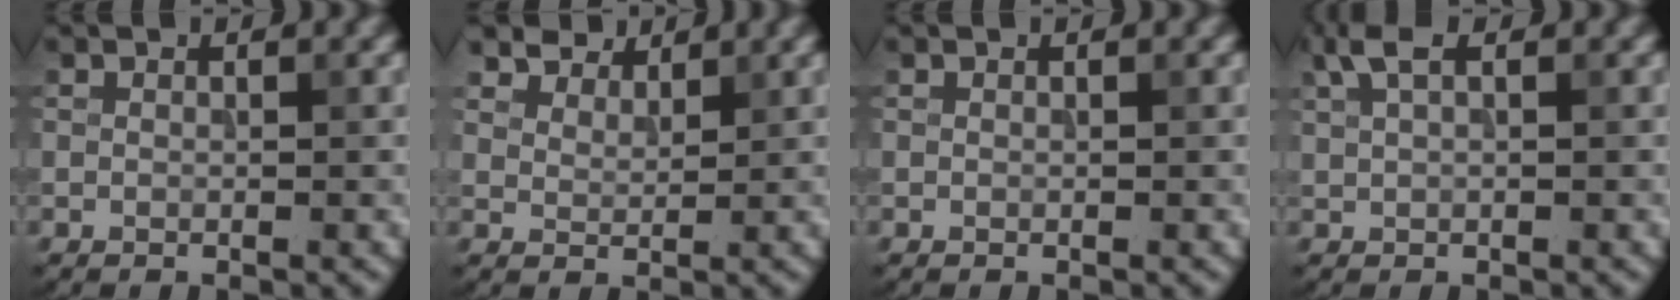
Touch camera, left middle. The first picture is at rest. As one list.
[{"total": 4.1, "force": [3.6, 1.7, 1.0], "torque": [-0.034, -0.017, 0.079]}, {"total": 0.0}, {"total": 2.4, "force": [1.3, 1.0, 1.8], "torque": [-0.040, 0.006, 0.025]}]